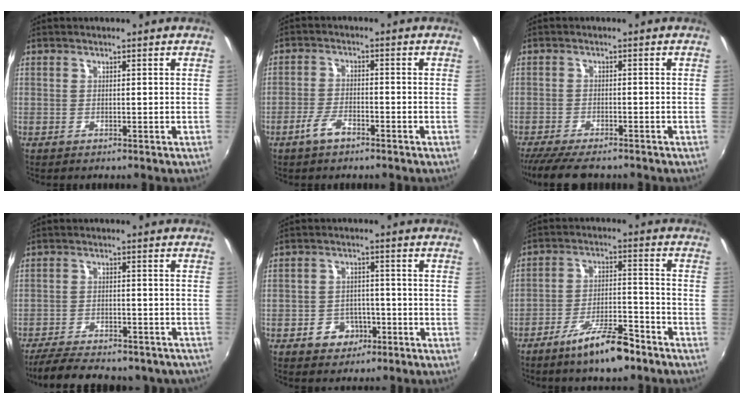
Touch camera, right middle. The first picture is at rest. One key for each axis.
{"total": 4.1, "fx": -2.9, "fy": 1.3, "fz": 2.6, "tx": -0.065, "ty": -0.001, "tz": -0.053}
{"total": 9.3, "fx": -7.9, "fy": 1.9, "fz": 4.6, "tx": -0.109, "ty": -0.035, "tz": -0.135}
{"total": 17.0, "fx": -14.1, "fy": 5.7, "fz": 7.4, "tx": -0.158, "ty": -0.016, "tz": -0.187}
{"total": 5.8, "fx": -3.1, "fy": 4.6, "fz": 1.9, "tx": -0.052, "ty": 0.013, "tz": -0.037}
{"total": 10.9, "fx": -7.9, "fy": 2.7, "fz": 7.0, "tx": -0.130, "ty": 0.004, "tz": -0.127}